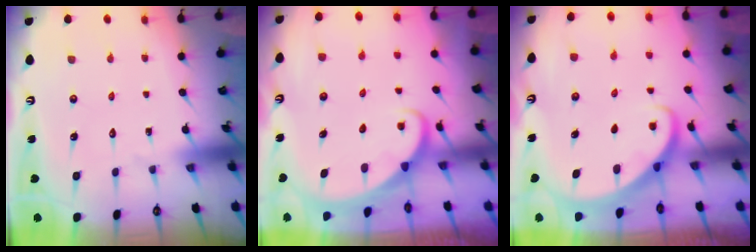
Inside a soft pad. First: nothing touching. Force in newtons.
{"total": 2.3, "press": 2.3, "slide": 0.3}
{"total": 2.7, "press": 2.7, "slide": 0.2}